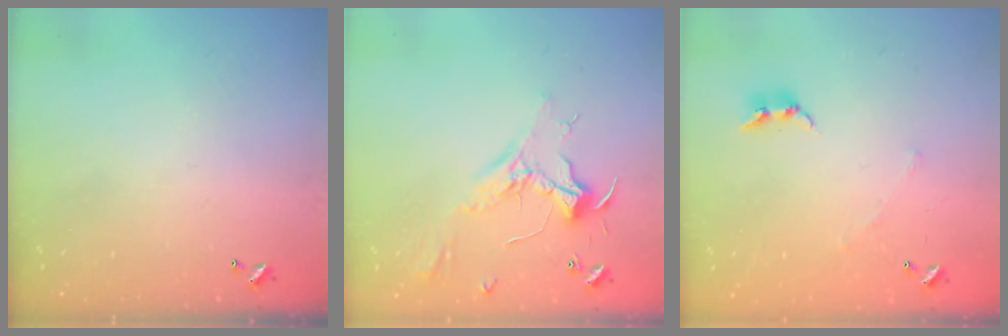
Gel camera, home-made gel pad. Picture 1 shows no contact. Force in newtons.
{"total": 2.4, "press": 2.3, "slide": 0.7}
{"total": 3.8, "press": 3.7, "slide": 0.9}